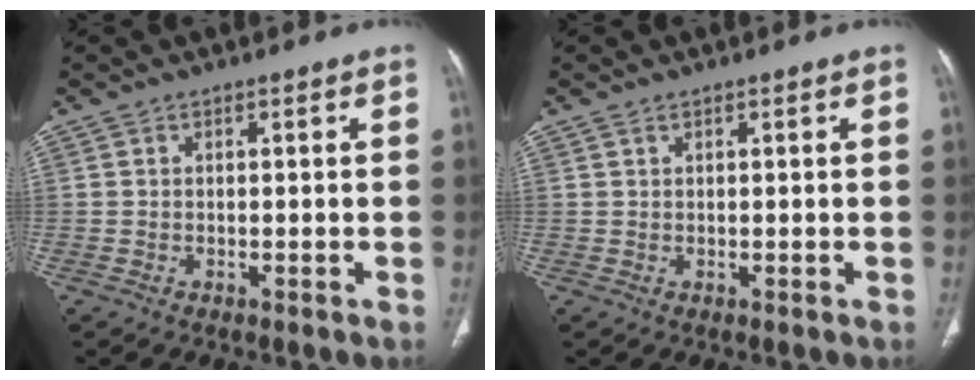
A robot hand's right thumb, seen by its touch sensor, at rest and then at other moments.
{"total": 0.5, "force": [0.4, 0.2, 0.2], "torque": [-0.008, 0.000, 0.009]}